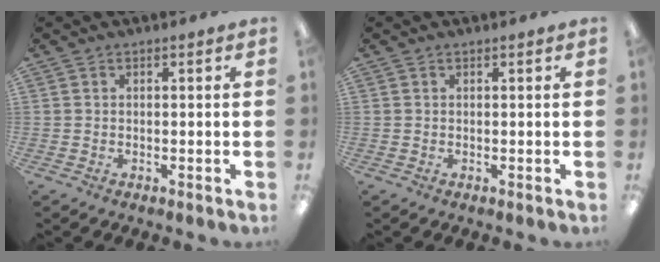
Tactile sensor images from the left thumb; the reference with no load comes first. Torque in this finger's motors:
{"motor_torque": [-0.06, 0.08, 0.03, -0.10, 0.00]}